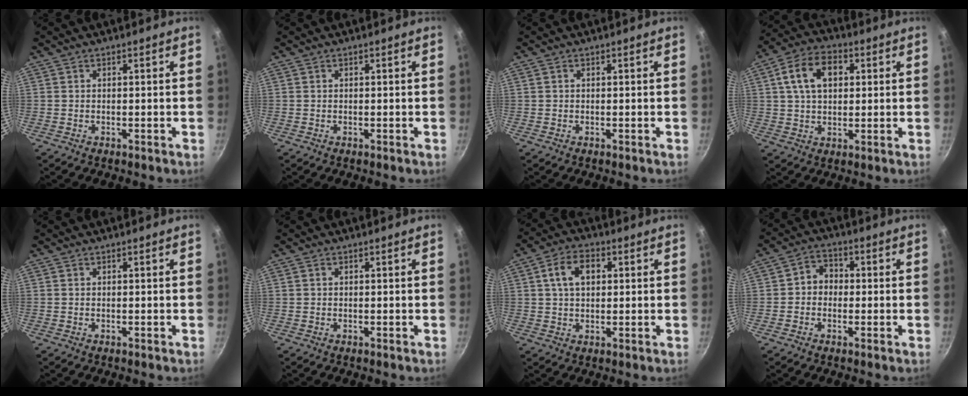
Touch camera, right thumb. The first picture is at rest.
{"total": 0.0}
{"total": 0.0}
{"total": 11.0, "force": [2.8, 7.3, 7.8], "torque": [-0.118, 0.013, 0.039]}
{"total": 0.0}
{"total": 0.0}
{"total": 7.5, "force": [1.8, 4.9, 5.4], "torque": [-0.076, 0.011, 0.026]}
{"total": 4.6, "force": [-0.3, 4.0, 2.3], "torque": [-0.010, 0.012, -0.017]}